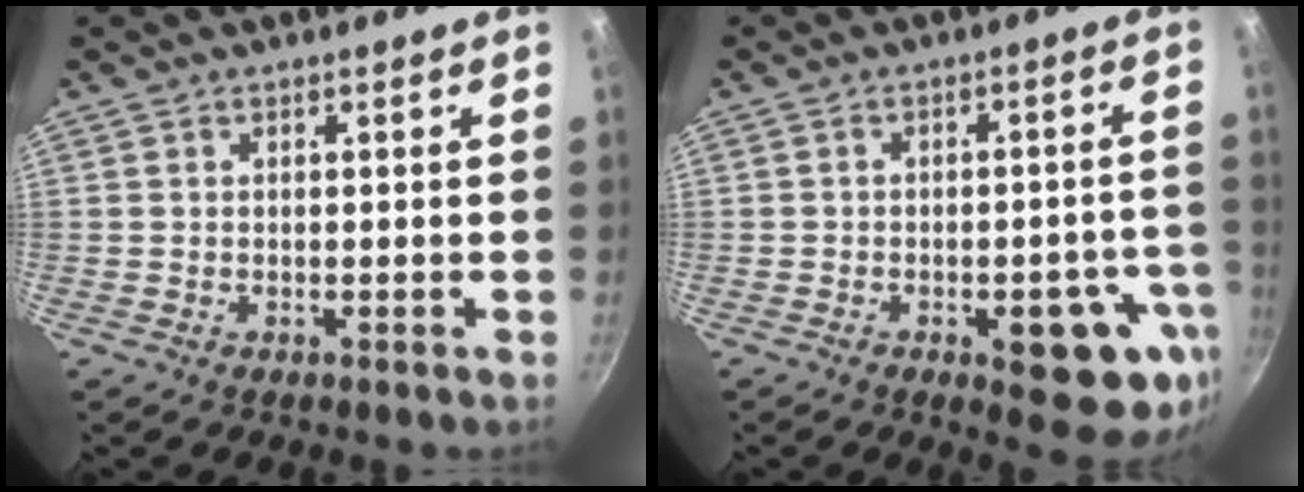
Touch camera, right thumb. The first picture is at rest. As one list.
[{"total": 12.7, "force": [-4.9, 5.4, 10.3], "torque": [-0.077, 0.020, -0.060]}]